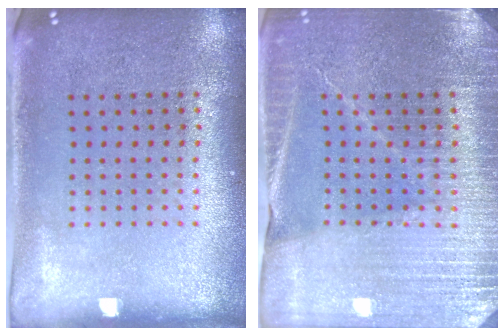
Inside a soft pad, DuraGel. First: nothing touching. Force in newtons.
{"total": 3.6, "press": 3.5, "slide": 0.9}